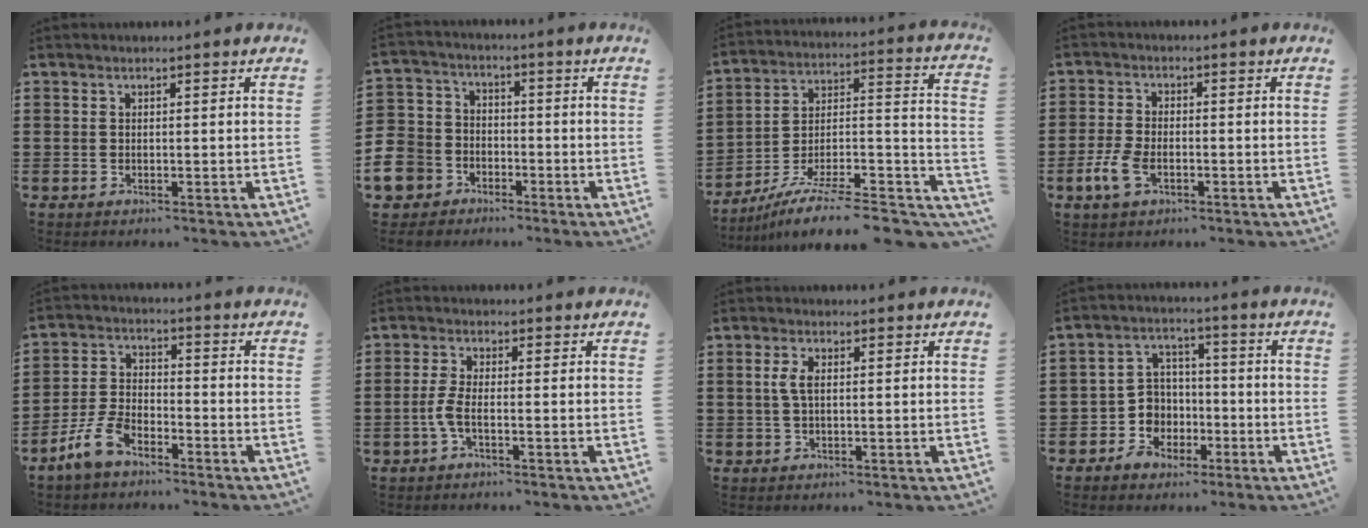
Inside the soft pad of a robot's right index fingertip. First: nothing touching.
{"total": 9.5, "force": [-5.5, 7.4, 2.4], "torque": [-0.097, 0.023, -0.113]}
{"total": 9.4, "force": [-7.2, 1.7, 5.9], "torque": [-0.085, 0.006, -0.130]}
{"total": 5.0, "force": [-2.0, 2.6, 3.7], "torque": [-0.099, -0.006, -0.043]}
{"total": 6.3, "force": [-4.5, 2.6, 3.5], "torque": [-0.100, 0.005, -0.094]}
{"total": 3.5, "force": [-1.4, 0.9, 3.1], "torque": [-0.083, -0.006, -0.033]}
{"total": 2.7, "force": [0.2, 1.1, 2.4], "torque": [-0.056, 0.002, -0.001]}
{"total": 6.4, "force": [-2.5, 5.7, 1.4], "torque": [-0.055, 0.012, -0.048]}